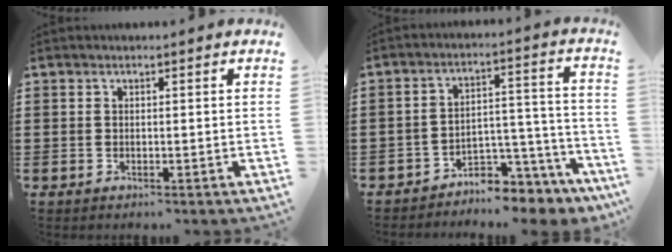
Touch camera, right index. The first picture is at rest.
{"total": 5.5, "force": [-5.1, 1.8, 1.2], "torque": [-0.023, 0.013, -0.100]}